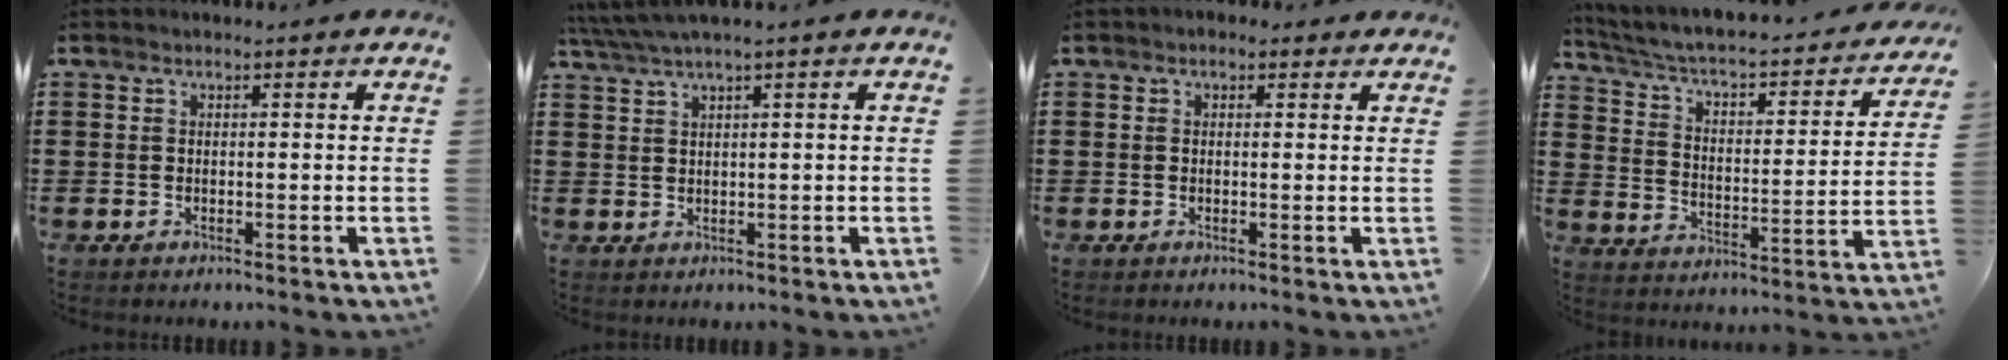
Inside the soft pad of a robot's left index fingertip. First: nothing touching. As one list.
[{"total": 2.1, "force": [1.1, -0.2, 1.7], "torque": [-0.035, 0.001, 0.020]}, {"total": 1.1, "force": [0.4, 0.9, 0.5], "torque": [-0.012, 0.007, 0.006]}, {"total": 3.0, "force": [2.2, 0.7, 2.0], "torque": [-0.054, -0.029, 0.023]}]